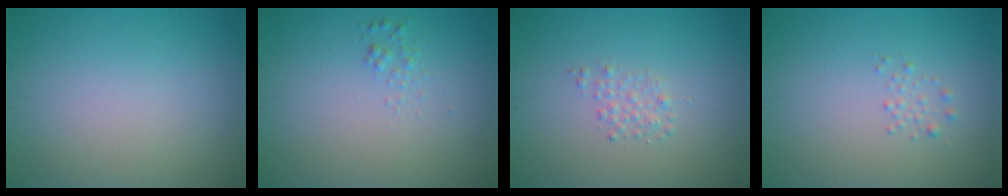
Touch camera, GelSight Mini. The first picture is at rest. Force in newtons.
{"total": 0.8, "press": 0.8, "slide": 0.0}
{"total": 1.2, "press": 1.2, "slide": 0.0}
{"total": 0.8, "press": 0.8, "slide": 0.0}